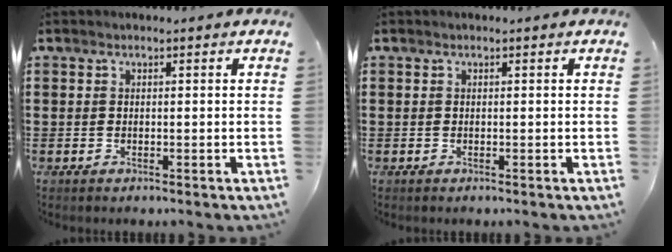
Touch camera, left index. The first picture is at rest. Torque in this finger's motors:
{"motor_torque": [0.00, 0.00, 0.00, -0.01]}